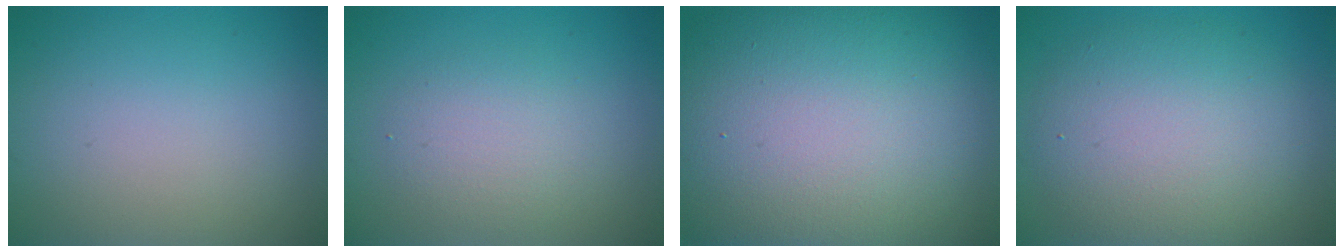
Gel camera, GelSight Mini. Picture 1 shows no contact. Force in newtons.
{"total": 2.6, "press": 2.6, "slide": 0.2}
{"total": 20.3, "press": 20.3, "slide": 1.1}
{"total": 7.8, "press": 7.8, "slide": 0.5}